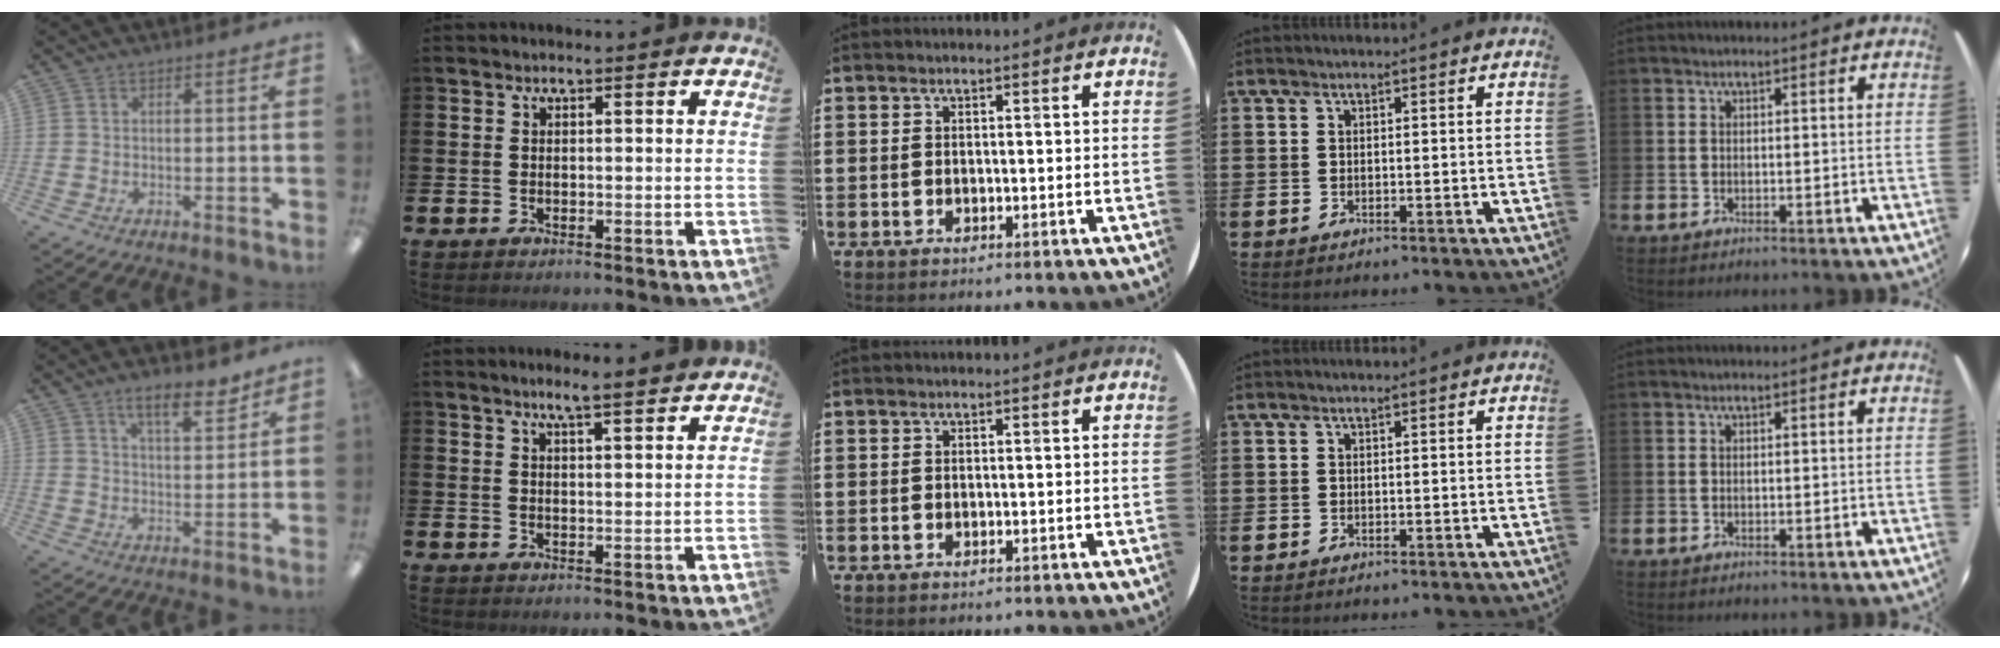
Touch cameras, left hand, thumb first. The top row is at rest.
{"thumb": {"total": 8.1, "force": [6.2, 2.7, 4.4], "torque": [-0.062, -0.034, 0.104]}, "index": {"total": 4.2, "force": [3.9, 0.0, 1.5], "torque": [-0.028, -0.017, 0.066]}}